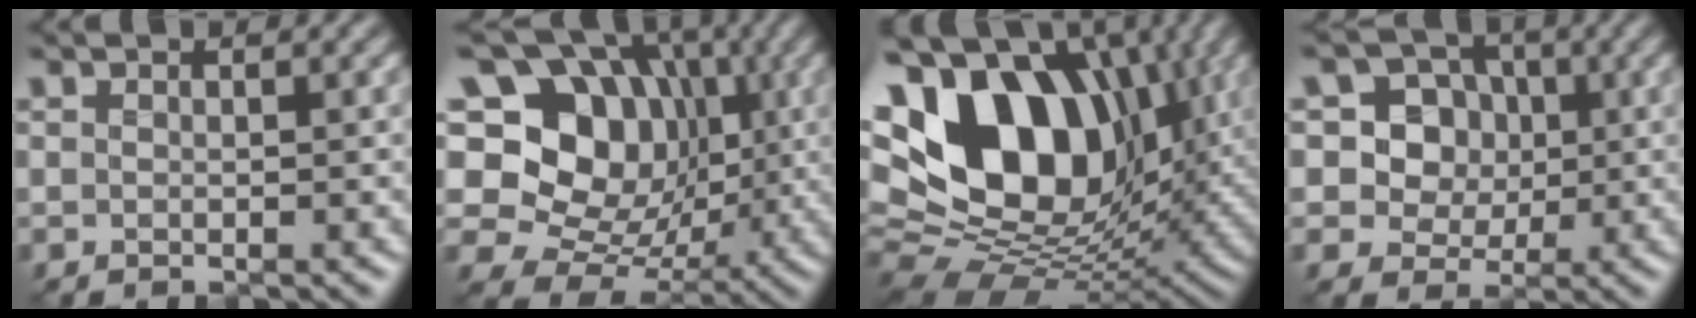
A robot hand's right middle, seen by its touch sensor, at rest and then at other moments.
{"total": 16.8, "force": [3.1, 13.9, 9.1], "torque": [-0.183, 0.048, 0.055]}
{"total": 17.8, "force": [4.0, 12.0, 12.5], "torque": [-0.234, 0.020, 0.062]}
{"total": 8.4, "force": [2.3, 7.4, 3.3], "torque": [-0.079, 0.015, 0.035]}